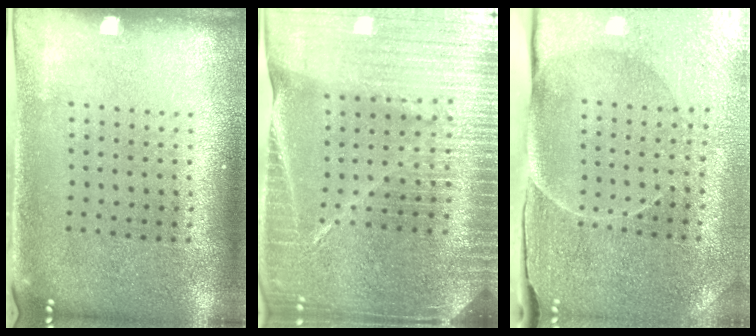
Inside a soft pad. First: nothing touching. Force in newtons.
{"total": 5.0, "press": 4.5, "slide": 2.2}
{"total": 3.8, "press": 3.7, "slide": 0.7}